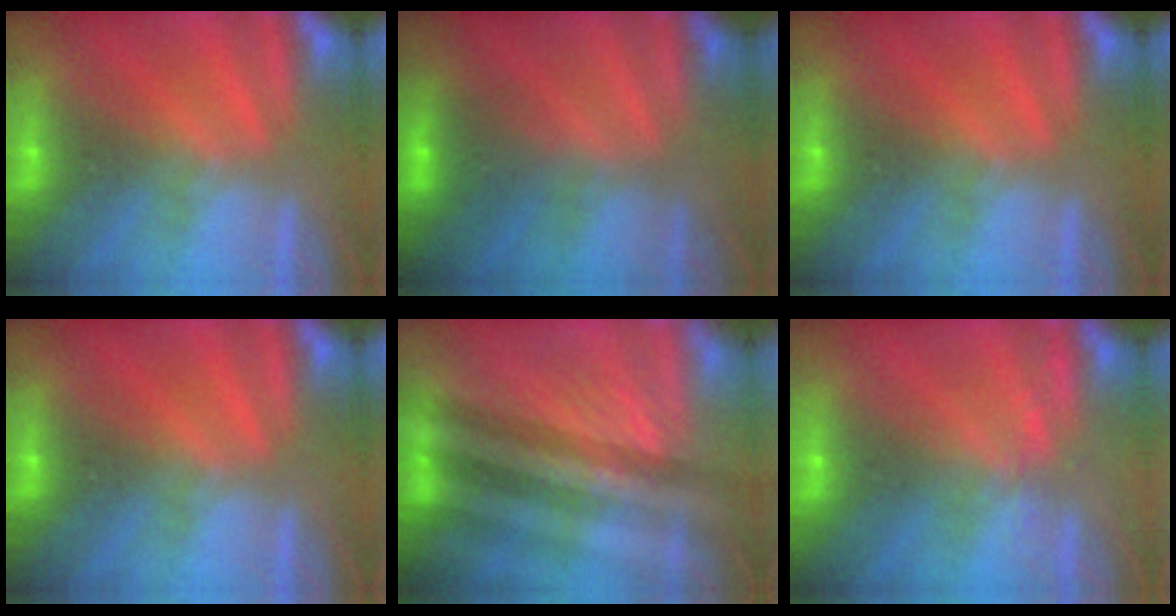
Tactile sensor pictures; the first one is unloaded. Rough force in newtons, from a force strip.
{"total": 2.2}
{"total": 0.0}
{"total": 0.0}
{"total": 3.4}
{"total": 2.2}